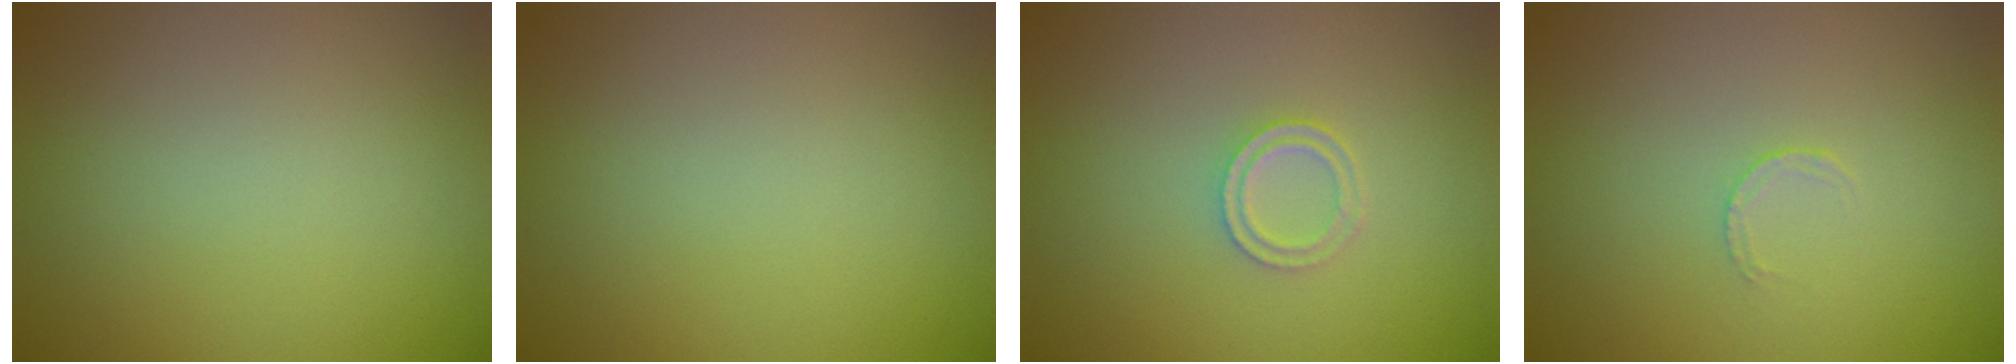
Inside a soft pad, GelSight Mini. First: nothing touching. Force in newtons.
{"total": 0.0}
{"total": 1.7, "press": 1.6, "slide": 0.4}
{"total": 0.6, "press": 0.4, "slide": 0.4}